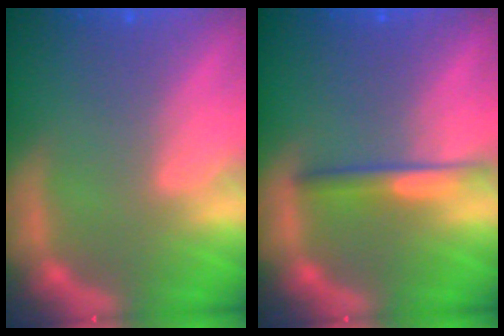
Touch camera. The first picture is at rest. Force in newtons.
{"total": 2.4}